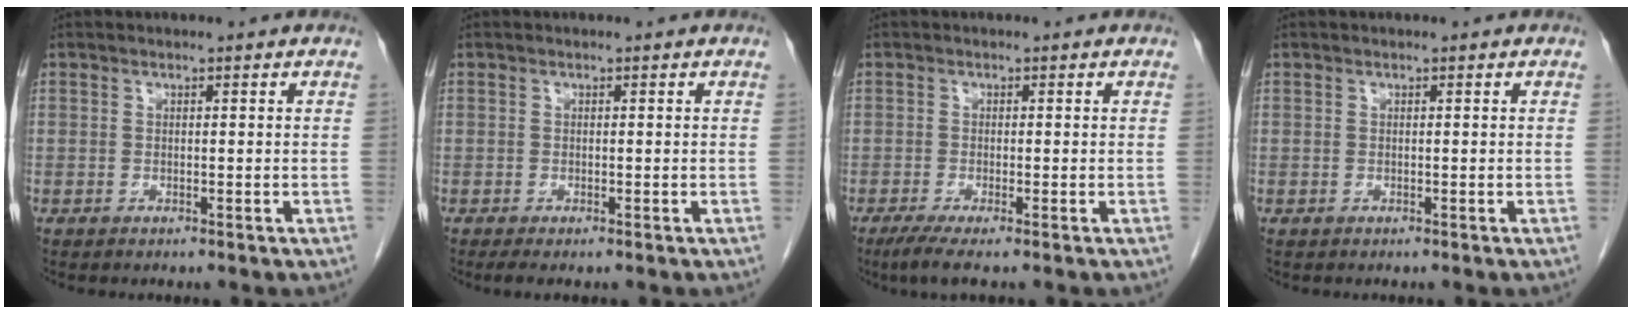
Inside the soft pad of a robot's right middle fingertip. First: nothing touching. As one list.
[{"total": 1.5, "force": [-1.0, 0.2, 1.0], "torque": [-0.019, -0.007, -0.016]}, {"total": 3.4, "force": [-2.2, 0.1, 2.6], "torque": [-0.052, -0.013, -0.043]}, {"total": 0.0}]